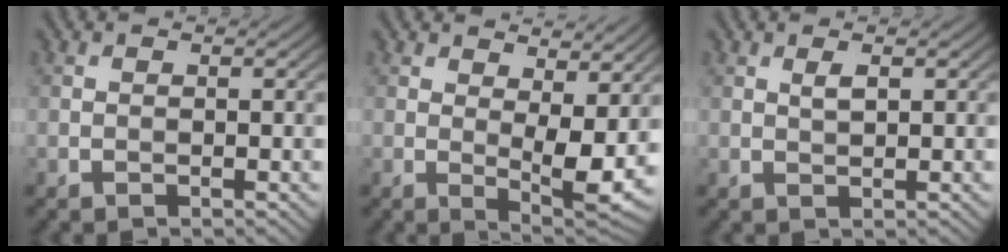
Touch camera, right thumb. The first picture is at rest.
{"total": 7.9, "force": [2.9, 2.9, 6.8], "torque": [-0.107, -0.012, 0.052]}
{"total": 1.5, "force": [0.8, 0.4, 1.2], "torque": [-0.026, -0.001, 0.017]}